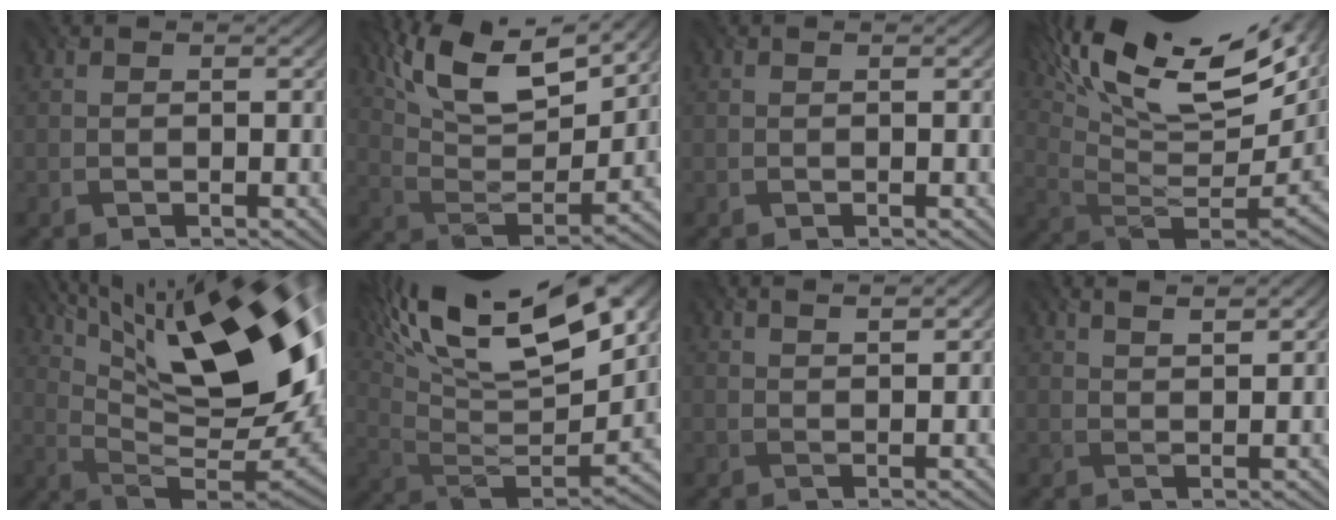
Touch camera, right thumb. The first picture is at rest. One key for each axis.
{"total": 13.9, "fx": 9.4, "fy": 4.5, "fz": 9.3, "tx": -0.196, "ty": 0.001, "tz": 0.168}
{"total": 0.0}
{"total": 20.9, "fx": 12.6, "fy": 7.8, "fz": 14.8, "tx": -0.284, "ty": 0.041, "tz": 0.206}
{"total": 20.8, "fx": 9.1, "fy": 6.9, "fz": 17.3, "tx": -0.280, "ty": 0.024, "tz": 0.153}
{"total": 19.9, "fx": 11.1, "fy": 7.2, "fz": 14.8, "tx": -0.302, "ty": 0.043, "tz": 0.178}
{"total": 2.0, "fx": 1.6, "fy": 0.2, "fz": 1.2, "tx": -0.022, "ty": 0.001, "tz": 0.030}
{"total": 3.2, "fx": 2.5, "fy": 0.5, "fz": 1.9, "tx": -0.030, "ty": 0.002, "tz": 0.045}